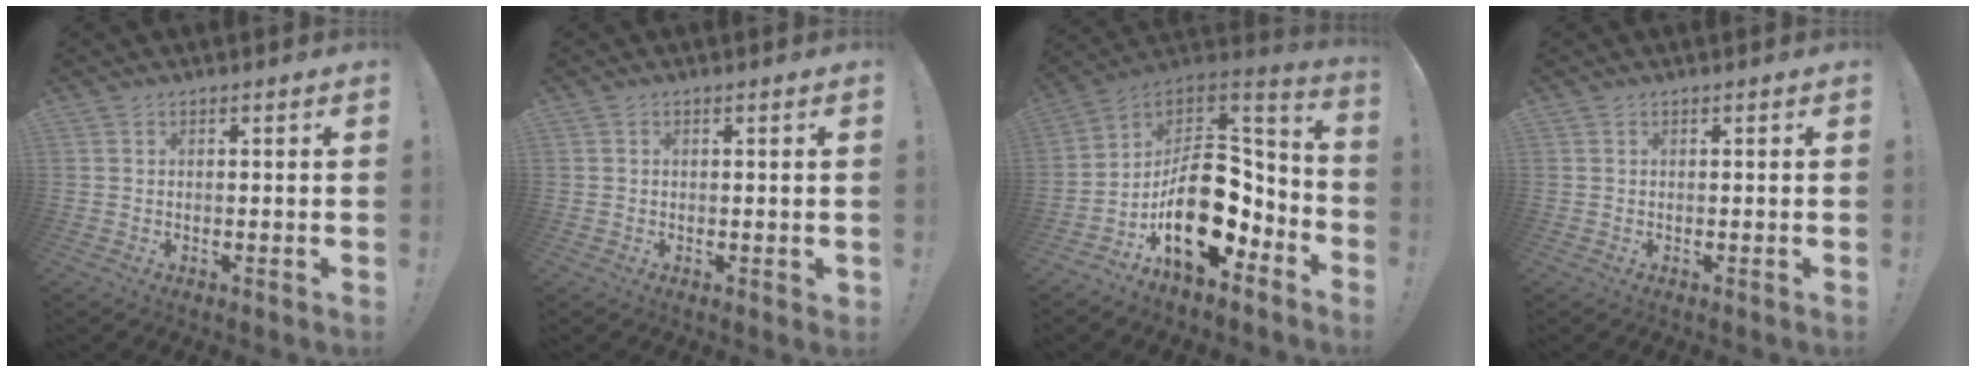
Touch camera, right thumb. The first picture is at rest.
{"total": 0.7, "force": [0.3, 0.5, 0.5], "torque": [-0.001, -0.001, 0.004]}
{"total": 23.1, "force": [-4.8, 14.3, 17.5], "torque": [-0.277, 0.021, -0.066]}
{"total": 0.0}